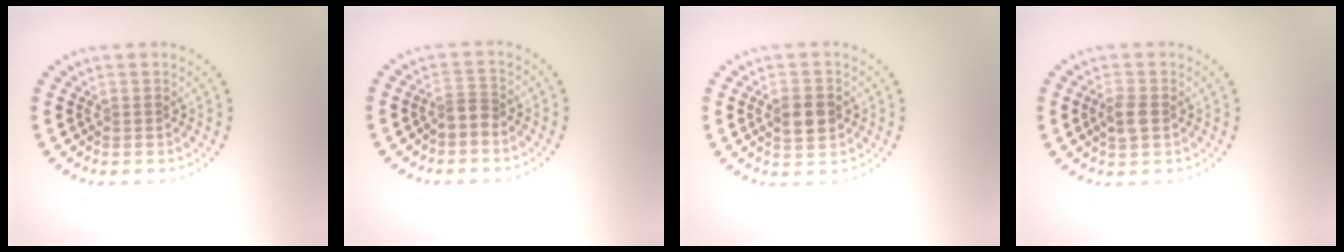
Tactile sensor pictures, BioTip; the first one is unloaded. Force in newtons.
{"total": 1.2, "press": 0.9, "slide": 0.9}
{"total": 2.9, "press": 2.9, "slide": 0.1}
{"total": 2.0, "press": 2.0, "slide": 0.3}